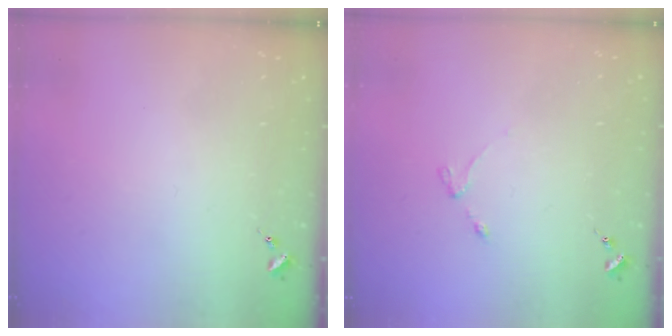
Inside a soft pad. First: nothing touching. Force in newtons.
{"total": 3.0, "press": 2.9, "slide": 0.5}